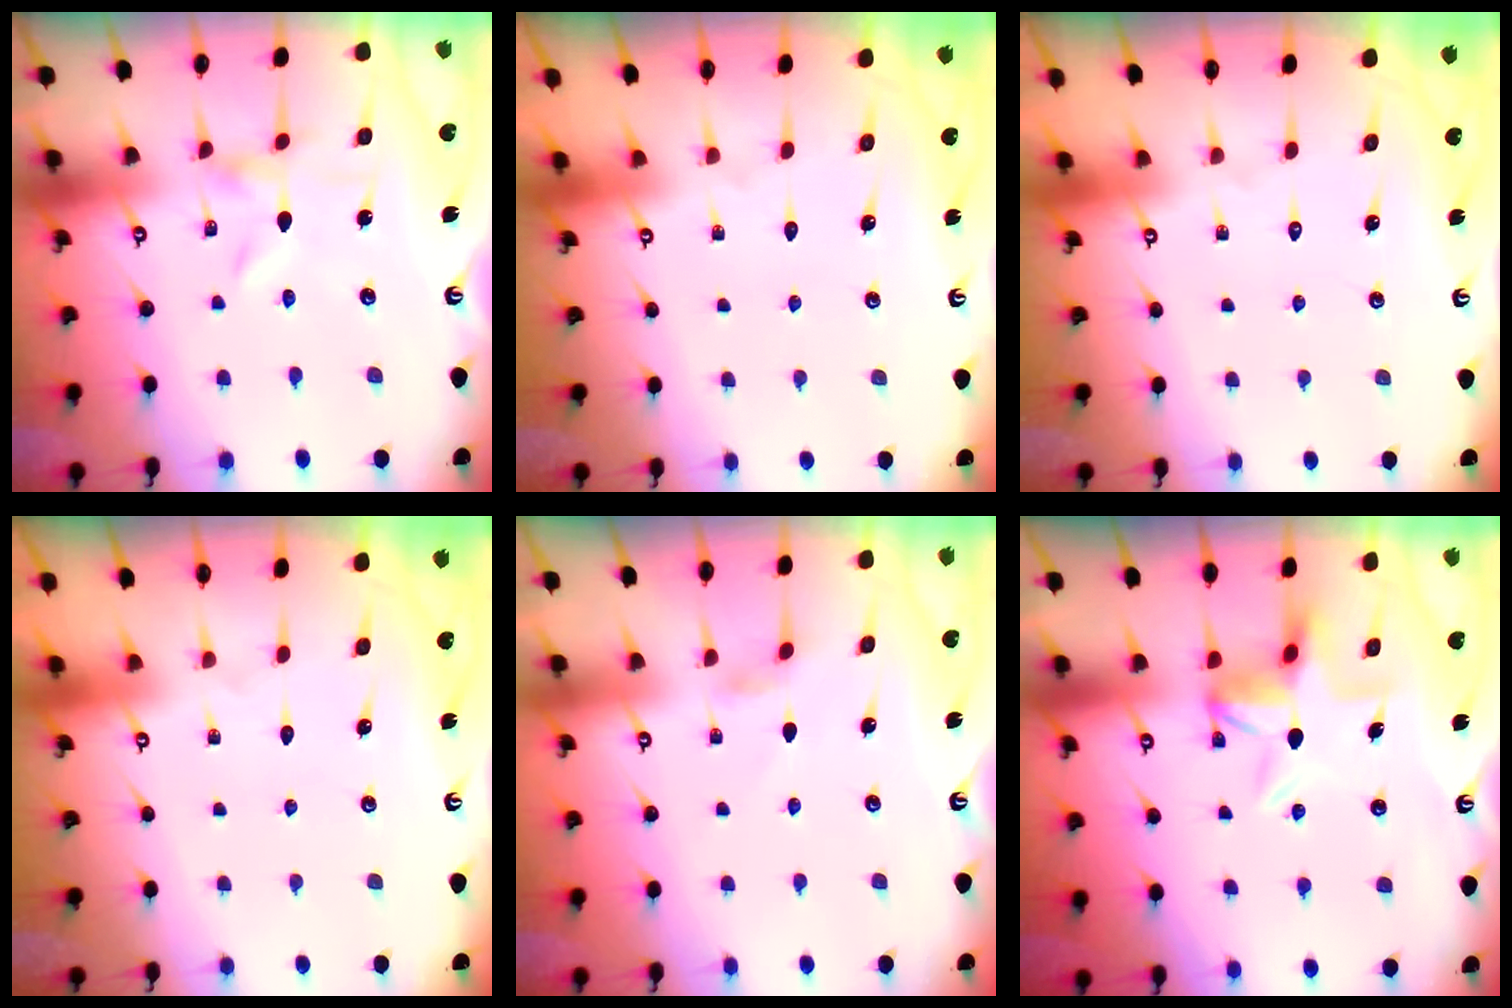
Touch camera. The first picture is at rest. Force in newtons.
{"total": 1.8, "press": 1.8, "slide": 0.1}
{"total": 1.7, "press": 1.6, "slide": 0.1}
{"total": 1.6, "press": 1.6, "slide": 0.1}
{"total": 1.8, "press": 1.7, "slide": 0.5}
{"total": 6.6, "press": 6.6, "slide": 0.7}